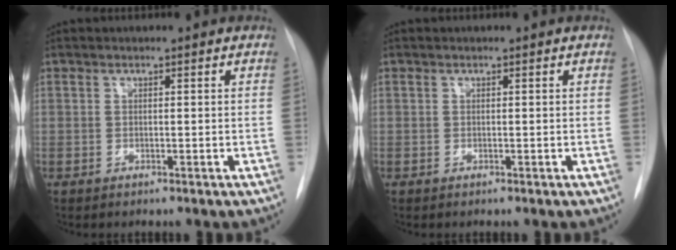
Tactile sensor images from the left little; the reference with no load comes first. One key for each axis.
{"total": 0.0}